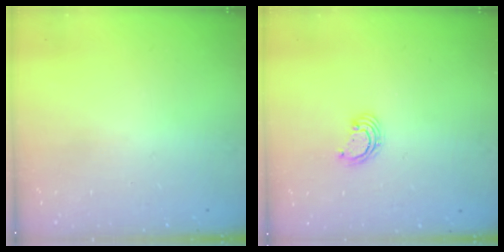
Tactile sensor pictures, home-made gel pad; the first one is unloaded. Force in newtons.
{"total": 3.2, "press": 3.2, "slide": 0.3}